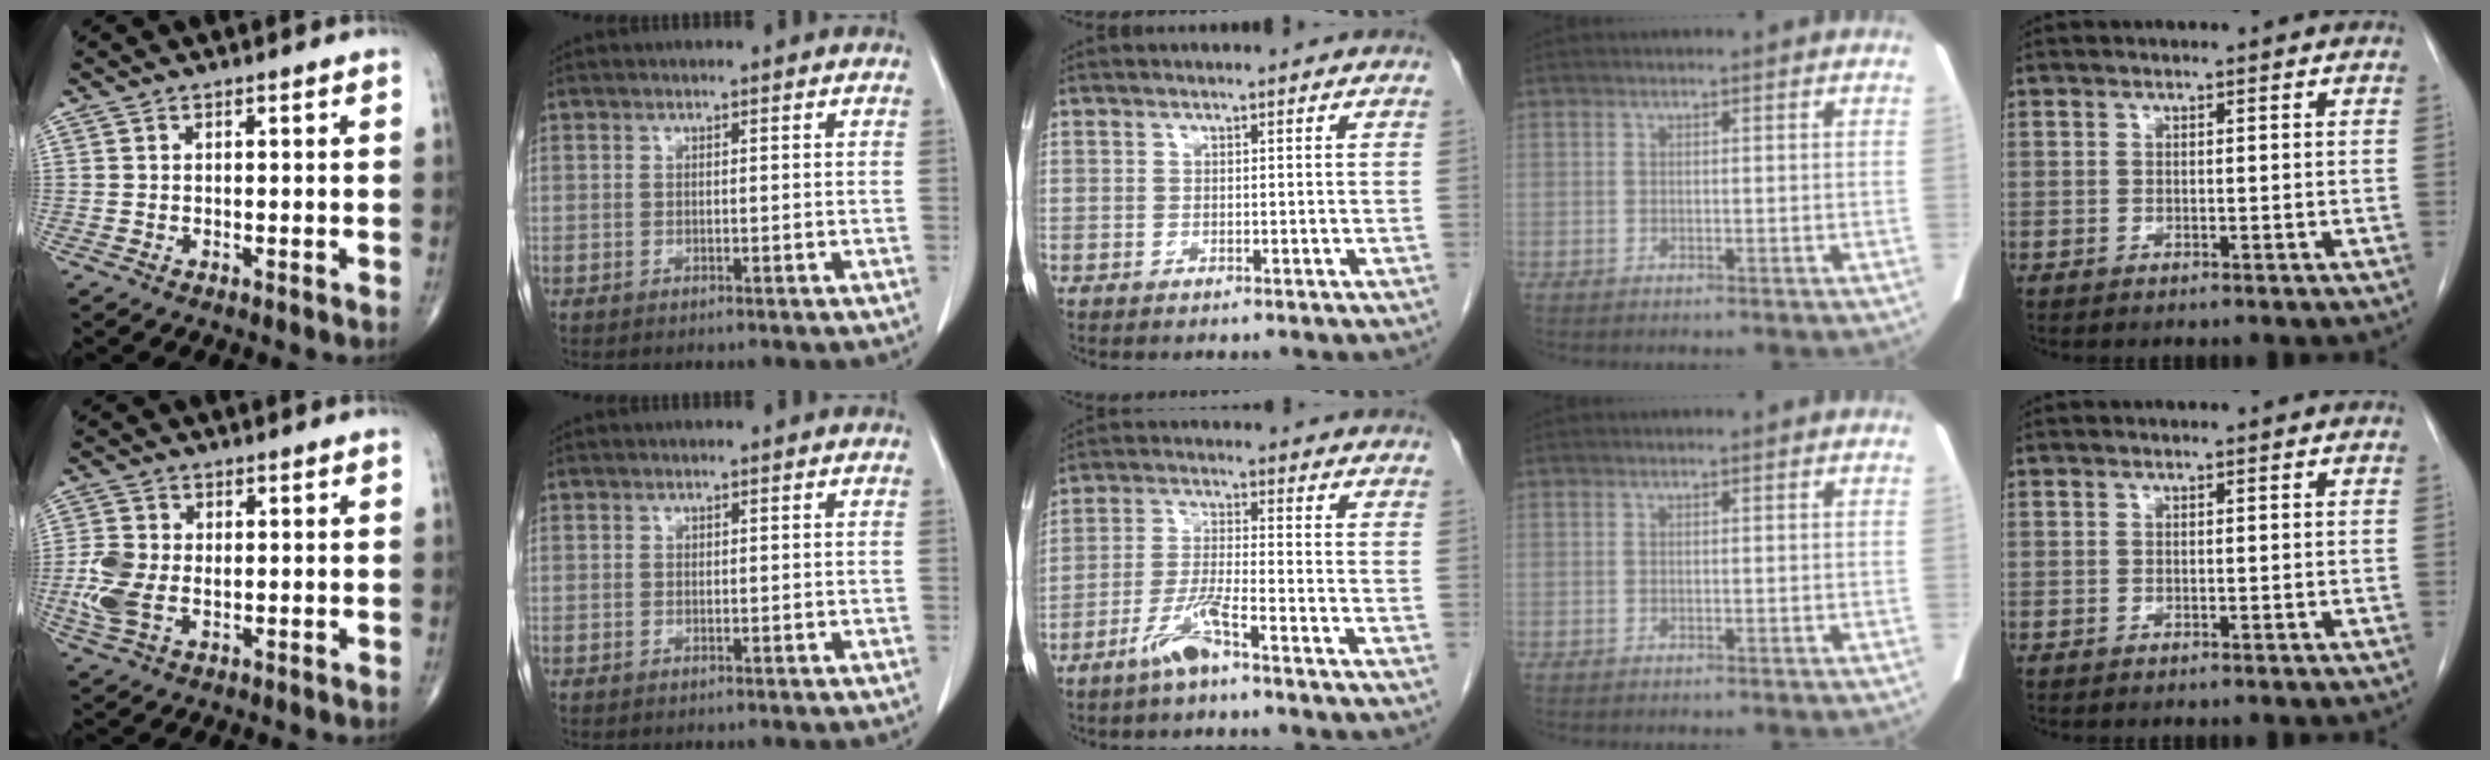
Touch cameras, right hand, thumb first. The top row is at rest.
{"thumb": {"total": 7.4, "force": [-0.6, 4.8, 5.7], "torque": [-0.139, 0.002, -0.011]}, "middle": {"total": 5.7, "force": [-4.0, -0.1, 4.0], "torque": [-0.087, -0.005, -0.083]}}